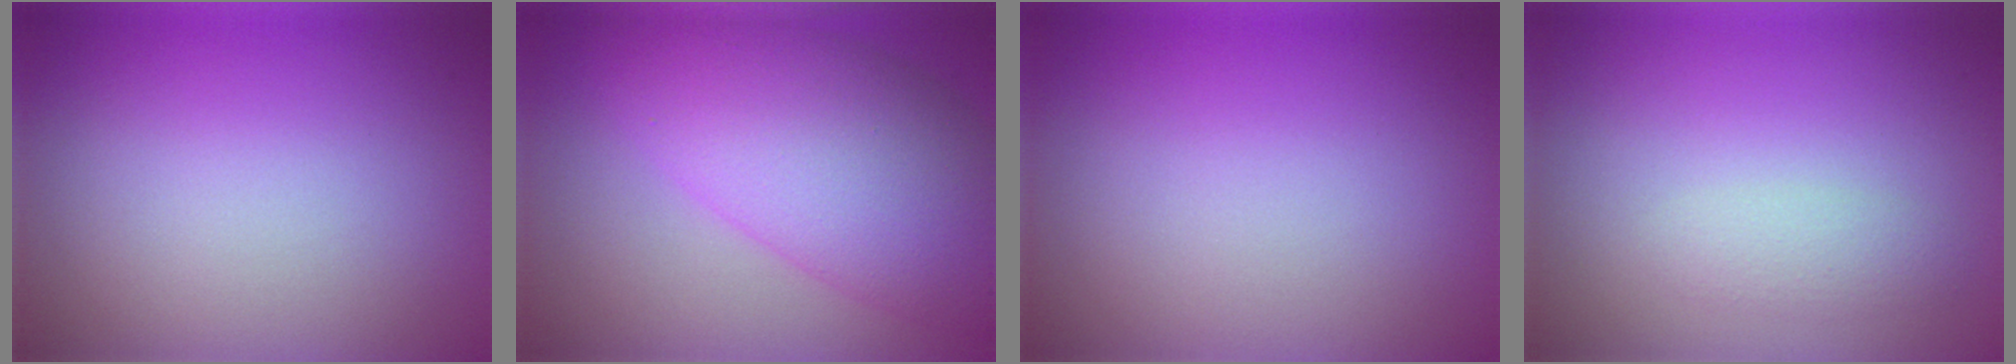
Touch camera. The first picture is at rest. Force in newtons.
{"total": 10.3, "press": 10.3, "slide": 0.2}
{"total": 0.0}
{"total": 1.4, "press": 1.4, "slide": 0.1}